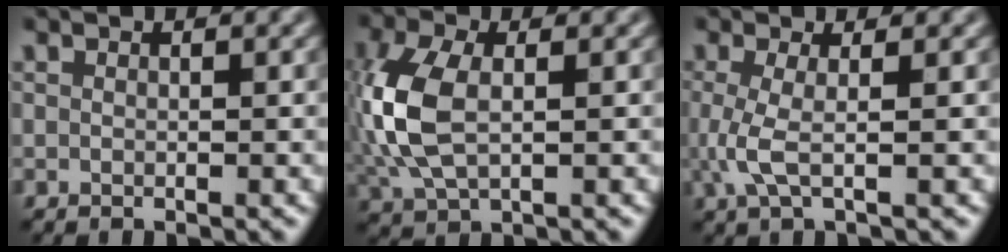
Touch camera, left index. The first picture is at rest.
{"total": 7.4, "force": [0.0, 4.2, 6.0], "torque": [-0.159, 0.004, -0.003]}
{"total": 2.7, "force": [-0.2, 0.6, 2.6], "torque": [-0.066, -0.005, -0.005]}